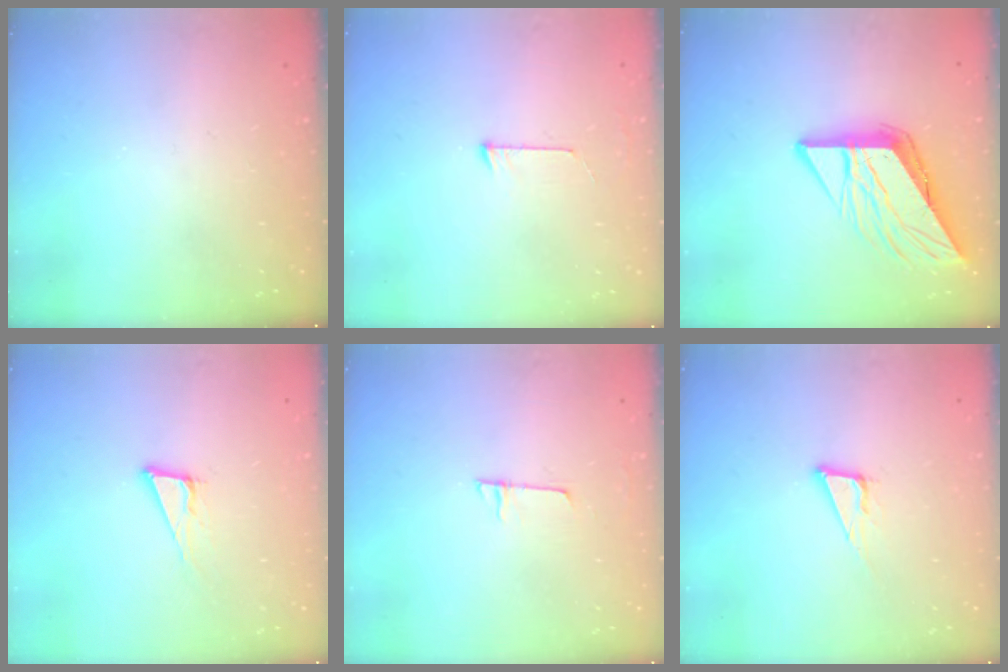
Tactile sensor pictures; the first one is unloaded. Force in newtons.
{"total": 3.3, "press": 3.3, "slide": 0.3}
{"total": 12.2, "press": 12.2, "slide": 1.4}
{"total": 8.3, "press": 7.6, "slide": 3.4}
{"total": 4.4, "press": 4.4, "slide": 0.5}
{"total": 7.2, "press": 6.8, "slide": 2.6}